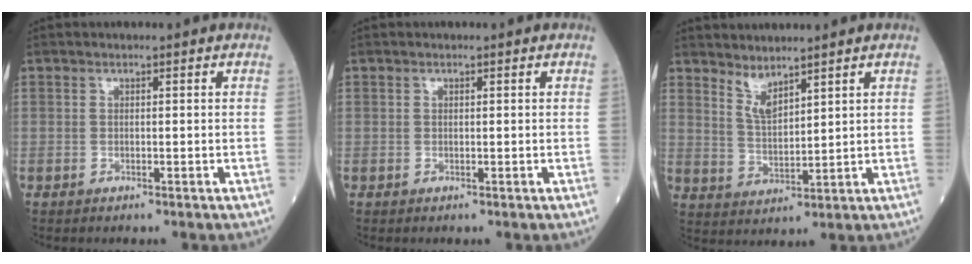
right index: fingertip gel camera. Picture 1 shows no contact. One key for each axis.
{"total": 0.0}
{"total": 4.1, "fx": 3.4, "fy": 0.7, "fz": 2.2, "tx": -0.047, "ty": -0.013, "tz": 0.075}